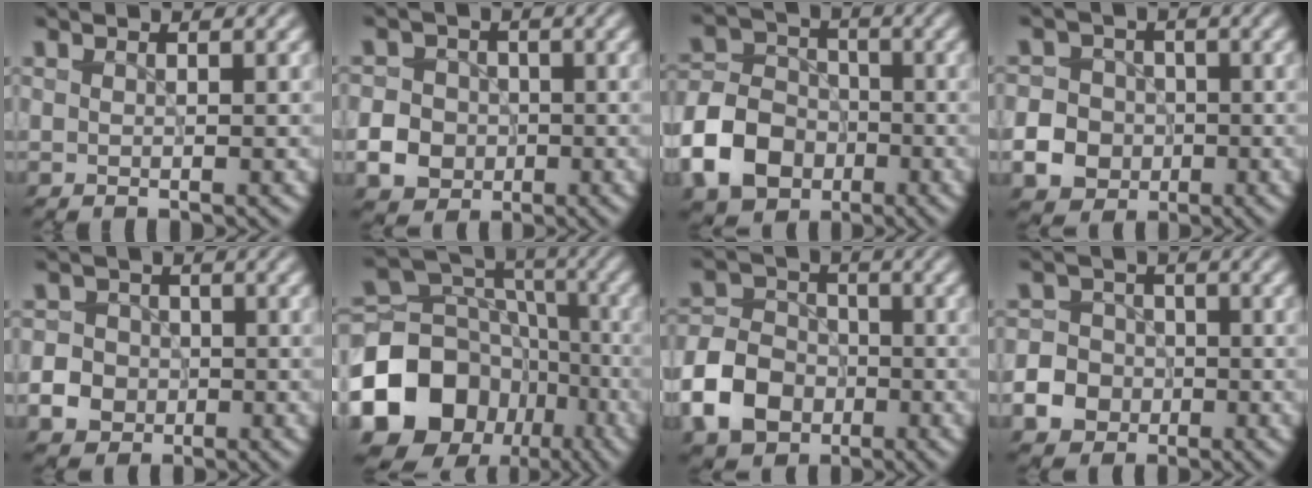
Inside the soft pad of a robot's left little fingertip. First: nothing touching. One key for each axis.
{"total": 5.2, "fx": -1.5, "fy": 4.7, "fz": 1.6, "tx": -0.022, "ty": -0.002, "tz": -0.046}
{"total": 7.8, "fx": -3.1, "fy": 6.1, "fz": 3.8, "tx": -0.085, "ty": -0.002, "tz": -0.072}
{"total": 7.8, "fx": -2.7, "fy": 7.0, "fz": 1.9, "tx": -0.040, "ty": -0.020, "tz": -0.069}
{"total": 4.9, "fx": -1.6, "fy": 4.4, "fz": 1.3, "tx": -0.011, "ty": -0.002, "tz": -0.046}
{"total": 17.7, "fx": -7.7, "fy": 14.1, "fz": 7.5, "tx": -0.170, "ty": -0.014, "tz": -0.130}
{"total": 7.0, "fx": -2.7, "fy": 5.4, "fz": 3.4, "tx": -0.074, "ty": 0.001, "tz": -0.066}
{"total": 6.0, "fx": -2.5, "fy": 5.2, "fz": 1.6, "tx": -0.021, "ty": -0.009, "tz": -0.065}